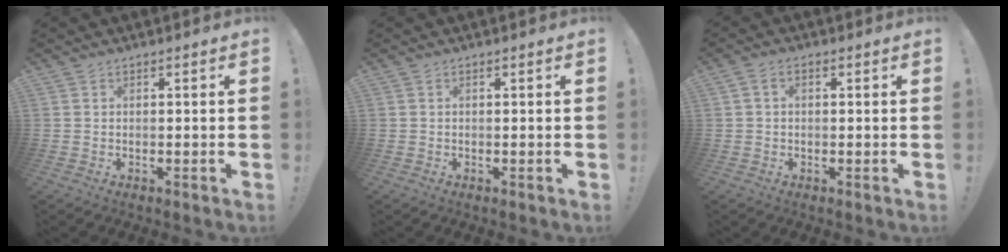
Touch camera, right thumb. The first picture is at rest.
{"total": 0.0}
{"total": 2.3, "force": [0.0, 1.6, 1.7], "torque": [-0.028, 0.006, 0.000]}